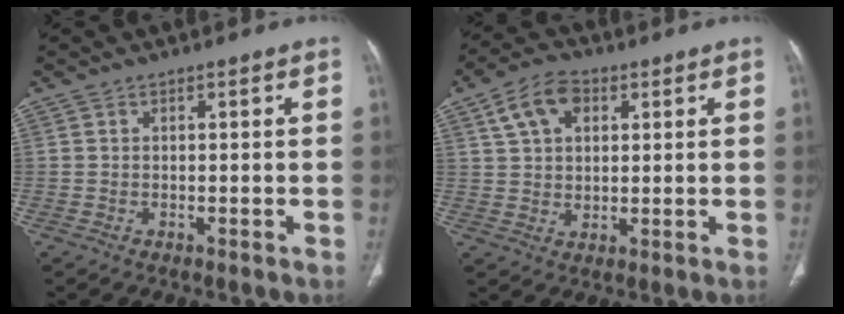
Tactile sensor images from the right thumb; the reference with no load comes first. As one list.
[{"total": 9.0, "force": [3.7, 5.8, 5.7], "torque": [-0.091, 0.000, 0.064]}]